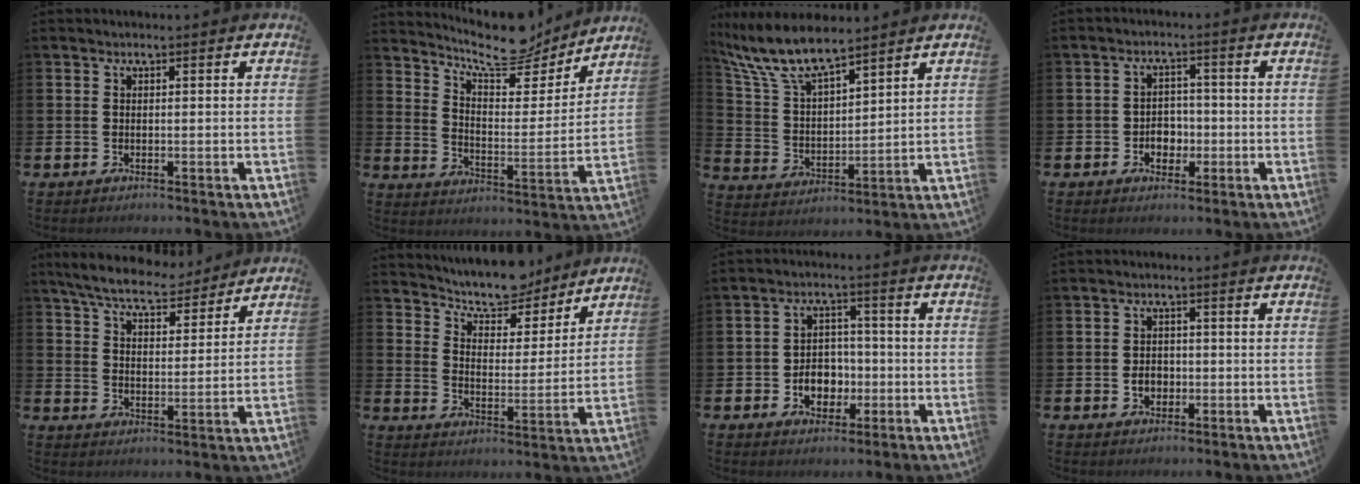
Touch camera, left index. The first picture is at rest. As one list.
[{"total": 10.7, "force": [9.7, 2.8, 3.6], "torque": [-0.080, -0.070, 0.170]}, {"total": 9.3, "force": [8.2, 2.0, 3.8], "torque": [-0.109, -0.035, 0.150]}, {"total": 3.2, "force": [-1.1, 2.6, 1.4], "torque": [-0.022, 0.002, -0.029]}, {"total": 7.5, "force": [7.1, 1.4, 2.0], "torque": [-0.063, -0.038, 0.126]}, {"total": 8.4, "force": [7.8, 2.5, 1.8], "torque": [-0.051, -0.058, 0.136]}, {"total": 5.0, "force": [-1.5, 4.1, 2.4], "torque": [-0.034, 0.002, -0.036]}, {"total": 2.5, "force": [-0.6, 1.9, 1.4], "torque": [-0.016, -0.001, -0.018]}]